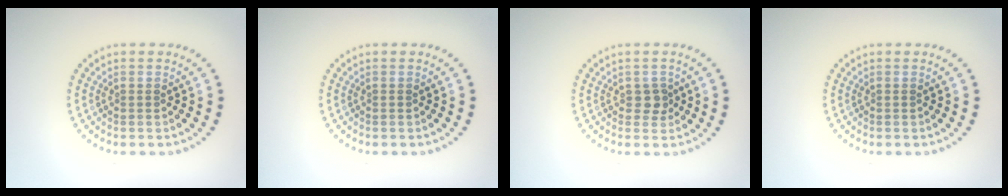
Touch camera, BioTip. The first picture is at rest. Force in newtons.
{"total": 0.0}
{"total": 1.3, "press": 1.2, "slide": 0.4}
{"total": 0.0}